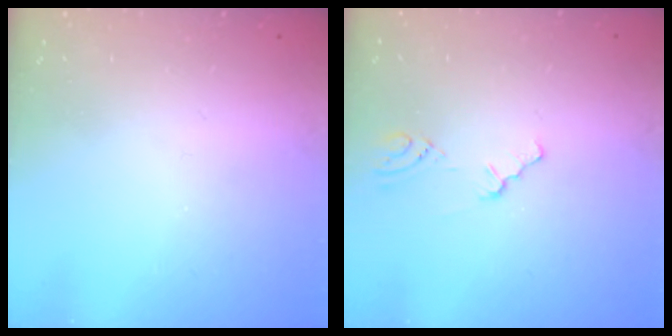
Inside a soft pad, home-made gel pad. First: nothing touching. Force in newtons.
{"total": 1.3, "press": 1.3, "slide": 0.2}